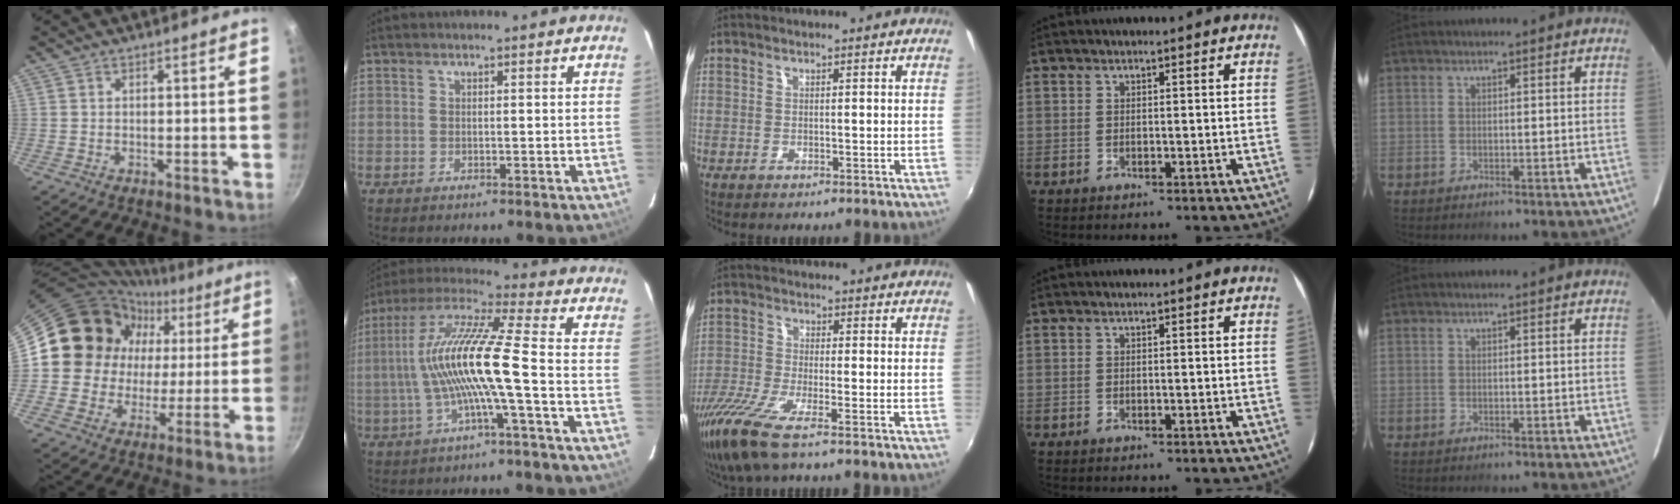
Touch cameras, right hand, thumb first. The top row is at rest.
{"thumb": {"total": 16.4, "force": [4.4, 14.9, 5.3], "torque": [-0.057, 0.007, 0.072]}, "index": {"total": 14.8, "force": [-2.4, 0.1, 14.6], "torque": [-0.272, 0.004, -0.045]}, "middle": {"total": 9.6, "force": [-6.9, 0.7, 6.7], "torque": [-0.157, -0.035, -0.135]}}